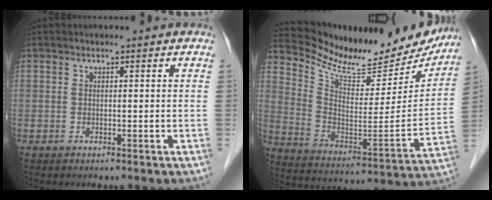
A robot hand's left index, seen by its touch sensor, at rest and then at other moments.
{"total": 22.5, "force": [20.6, 5.3, 7.4], "torque": [-0.125, -0.049, 0.301]}